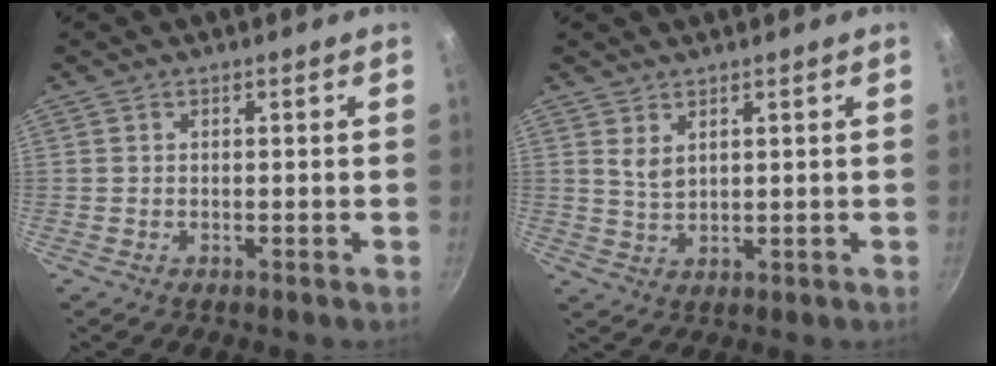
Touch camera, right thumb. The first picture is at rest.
{"total": 3.1, "force": [1.7, 1.6, 2.1], "torque": [-0.037, -0.017, 0.037]}